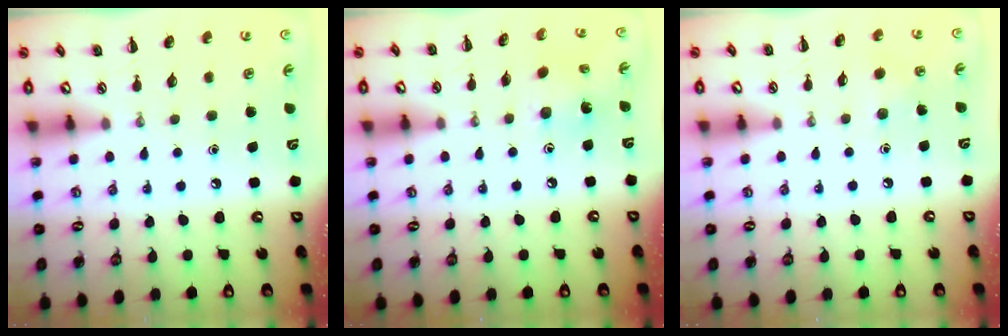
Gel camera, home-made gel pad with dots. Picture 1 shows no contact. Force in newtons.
{"total": 2.3, "press": 2.2, "slide": 0.5}
{"total": 3.0, "press": 2.9, "slide": 0.9}